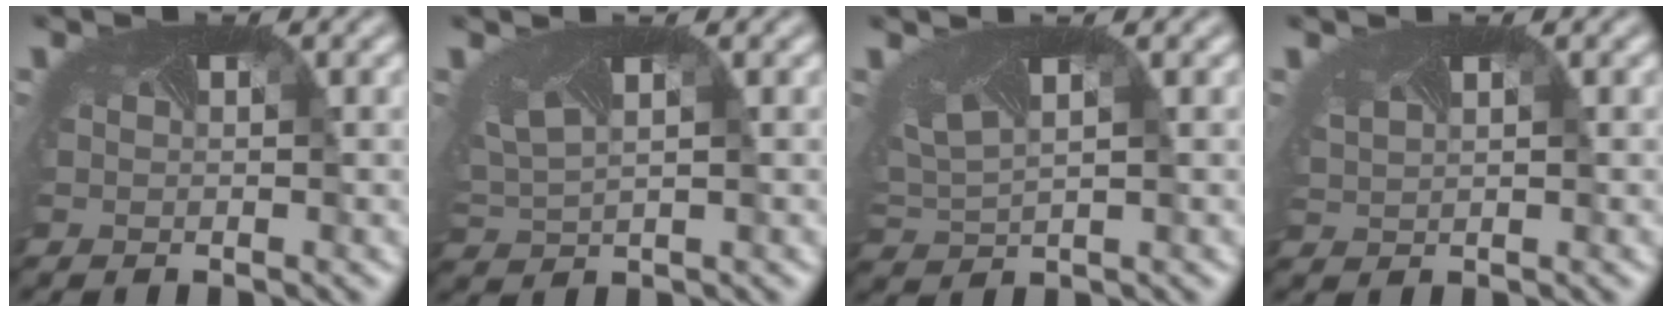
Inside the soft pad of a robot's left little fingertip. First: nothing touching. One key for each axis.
{"total": 2.9, "fx": 1.5, "fy": 1.3, "fz": 2.1, "tx": -0.059, "ty": 0.002, "tz": 0.043}
{"total": 3.6, "fx": 1.7, "fy": 1.6, "fz": 2.7, "tx": -0.067, "ty": 0.008, "tz": 0.047}
{"total": 1.5, "fx": 1.3, "fy": 0.7, "fz": 0.5, "tx": -0.039, "ty": 0.004, "tz": 0.033}